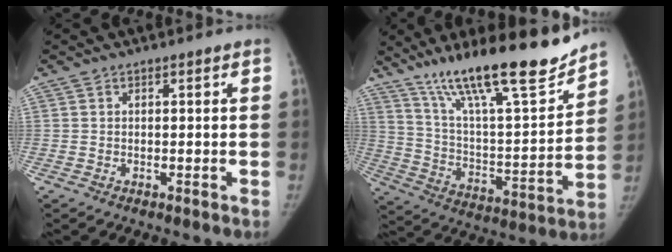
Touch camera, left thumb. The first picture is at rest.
{"total": 25.0, "force": [18.8, 4.7, 15.8], "torque": [-0.236, -0.082, 0.316]}